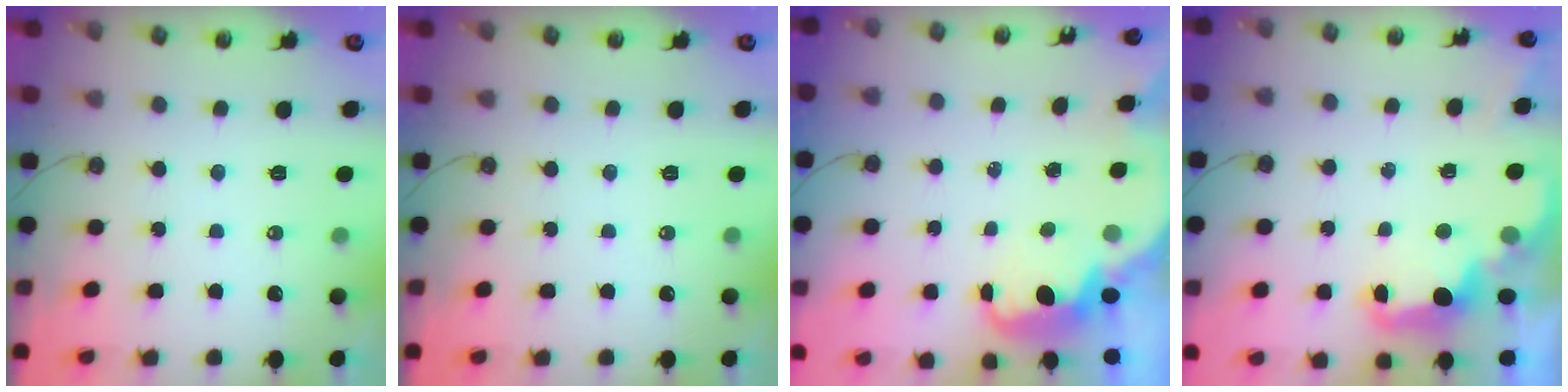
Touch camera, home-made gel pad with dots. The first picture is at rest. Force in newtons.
{"total": 0.0}
{"total": 3.8, "press": 3.8, "slide": 0.3}
{"total": 2.8, "press": 2.6, "slide": 0.9}